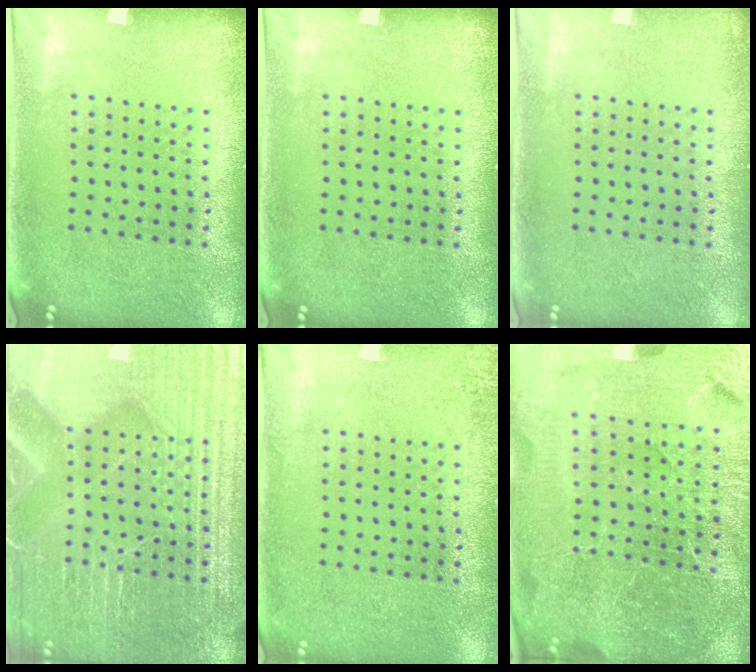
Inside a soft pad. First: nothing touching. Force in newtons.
{"total": 0.0}
{"total": 0.6, "press": 0.6, "slide": 0.0}
{"total": 7.4, "press": 7.3, "slide": 0.9}
{"total": 1.6, "press": 1.6, "slide": 0.3}
{"total": 6.2, "press": 5.5, "slide": 2.8}